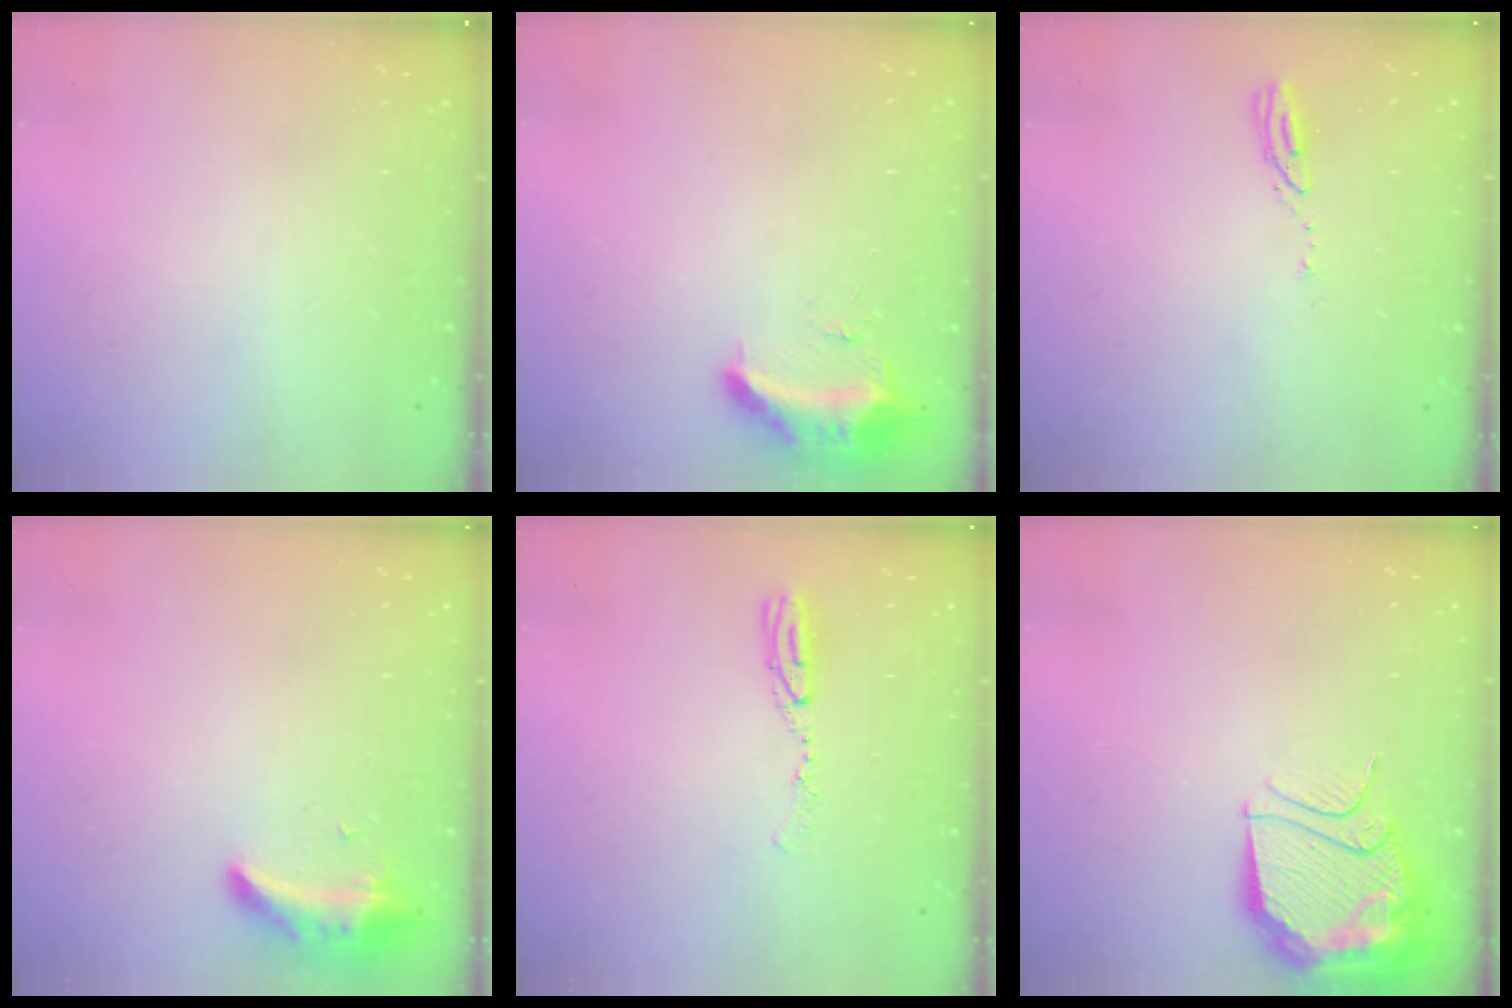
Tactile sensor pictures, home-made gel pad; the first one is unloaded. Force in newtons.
{"total": 9.5, "press": 9.4, "slide": 1.8}
{"total": 3.7, "press": 3.7, "slide": 0.3}
{"total": 8.6, "press": 8.6, "slide": 0.3}
{"total": 6.3, "press": 6.0, "slide": 1.7}
{"total": 14.2, "press": 14.2, "slide": 1.4}